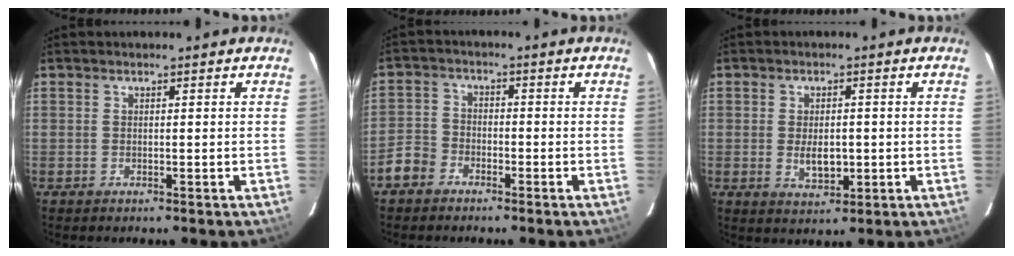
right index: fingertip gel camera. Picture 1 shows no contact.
{"total": 4.5, "force": [-3.2, 3.1, 0.7], "torque": [-0.020, 0.013, -0.068]}
{"total": 5.0, "force": [-0.6, 2.8, 4.1], "torque": [-0.075, -0.005, -0.004]}